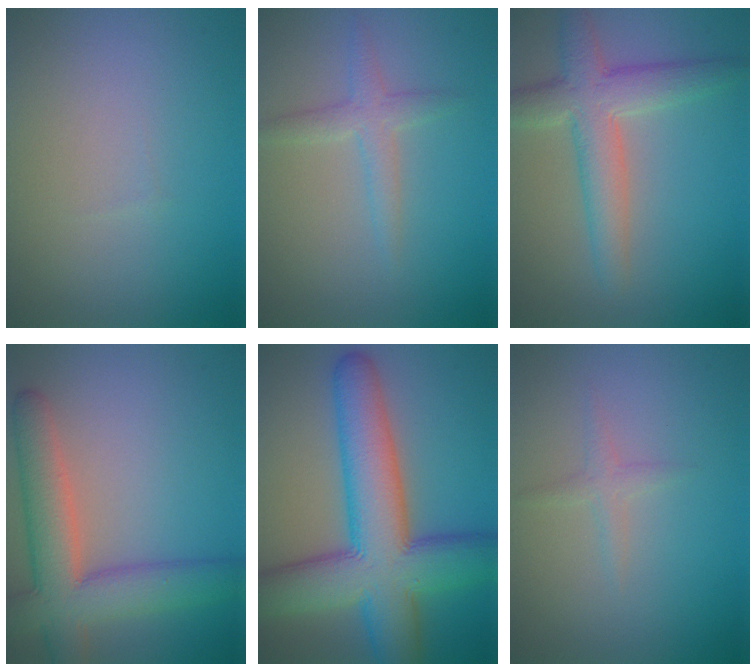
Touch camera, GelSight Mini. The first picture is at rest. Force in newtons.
{"total": 2.1, "press": 2.1, "slide": 0.1}
{"total": 5.2, "press": 5.1, "slide": 0.4}
{"total": 7.5, "press": 7.5, "slide": 0.5}
{"total": 12.2, "press": 12.2, "slide": 0.4}
{"total": 1.1, "press": 1.1, "slide": 0.0}